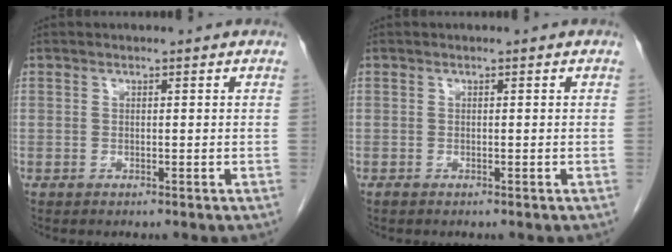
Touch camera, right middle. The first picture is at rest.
{"total": 0.0}